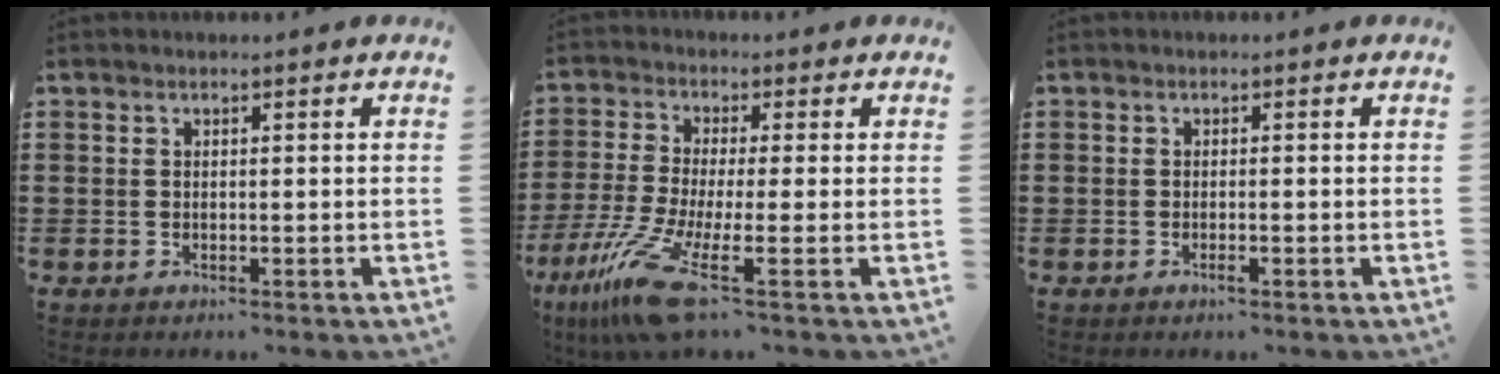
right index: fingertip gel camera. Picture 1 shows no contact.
{"total": 10.7, "force": [-5.3, 0.7, 9.3], "torque": [-0.208, -0.022, -0.104]}
{"total": 0.9, "force": [-0.5, 0.1, 0.7], "torque": [-0.014, -0.004, -0.008]}